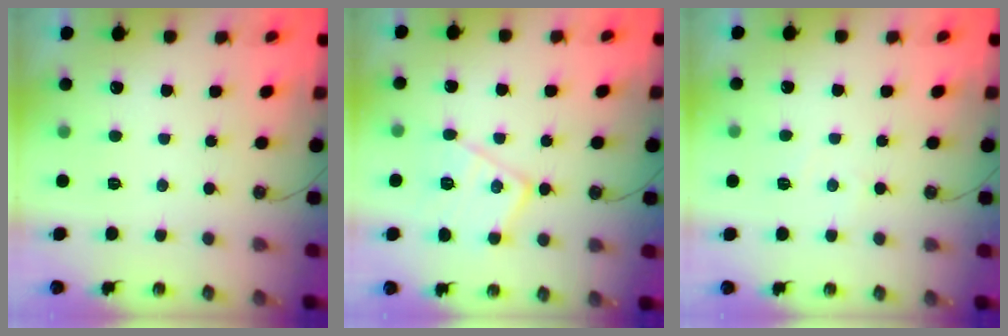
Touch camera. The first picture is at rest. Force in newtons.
{"total": 13.0, "press": 12.9, "slide": 0.6}
{"total": 3.6, "press": 3.5, "slide": 0.6}